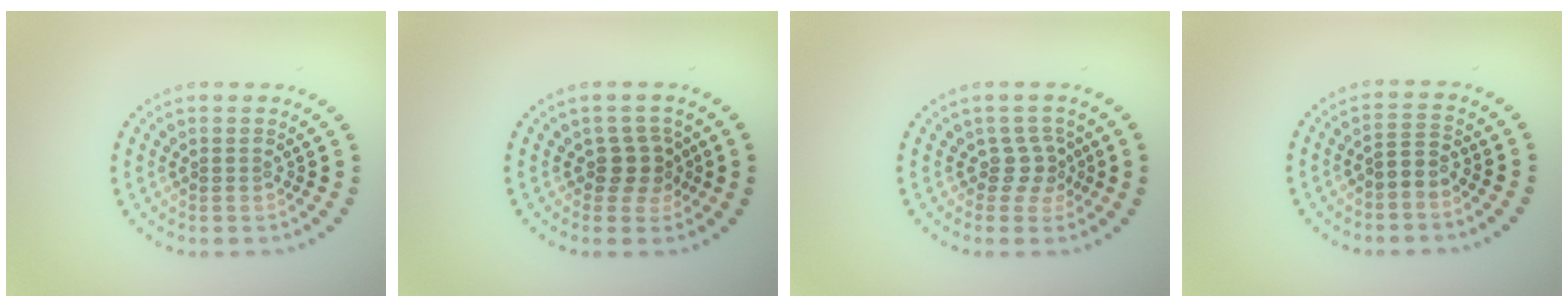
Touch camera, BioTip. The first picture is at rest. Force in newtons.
{"total": 2.2, "press": 1.9, "slide": 1.2}
{"total": 1.9, "press": 1.5, "slide": 1.2}
{"total": 1.7, "press": 1.4, "slide": 1.1}